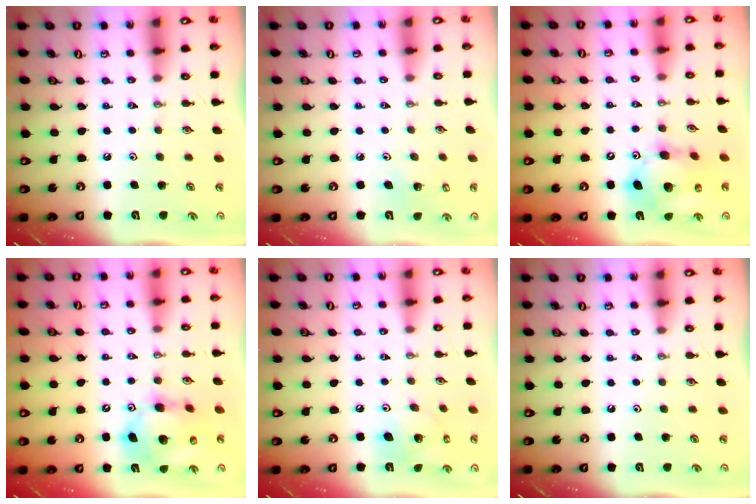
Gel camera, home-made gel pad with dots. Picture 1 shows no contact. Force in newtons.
{"total": 3.1, "press": 3.0, "slide": 0.3}
{"total": 15.3, "press": 15.0, "slide": 3.2}
{"total": 14.7, "press": 14.4, "slide": 2.6}
{"total": 10.6, "press": 10.5, "slide": 1.0}
{"total": 0.0}